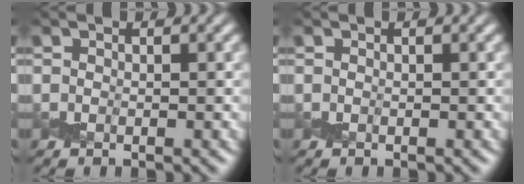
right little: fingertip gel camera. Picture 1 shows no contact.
{"total": 0.0}